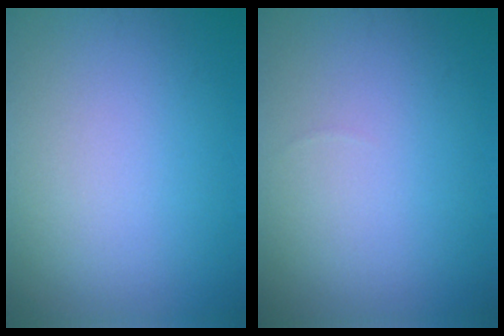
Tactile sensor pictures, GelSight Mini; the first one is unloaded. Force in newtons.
{"total": 0.0}